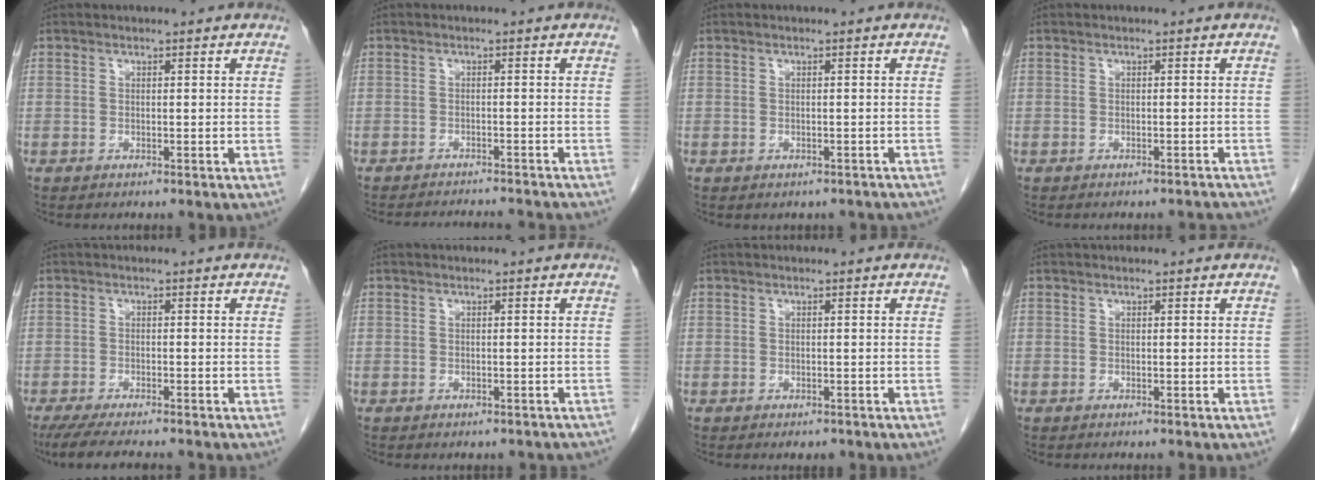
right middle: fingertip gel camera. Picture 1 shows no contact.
{"total": 8.6, "force": [-8.2, 0.3, 2.4], "torque": [-0.024, -0.005, -0.103]}
{"total": 2.6, "force": [-2.0, 1.4, 0.7], "torque": [-0.007, 0.003, -0.018]}
{"total": 2.9, "force": [-2.9, 0.4, 0.4], "torque": [-0.007, -0.010, -0.032]}
{"total": 7.7, "force": [-6.4, 1.0, 4.3], "torque": [-0.063, -0.016, -0.099]}
{"total": 2.6, "force": [-2.2, 1.1, 0.9], "torque": [-0.009, -0.002, -0.022]}
{"total": 1.3, "force": [-0.9, 0.7, 0.7], "torque": [-0.007, -0.001, -0.005]}
{"total": 0.0}